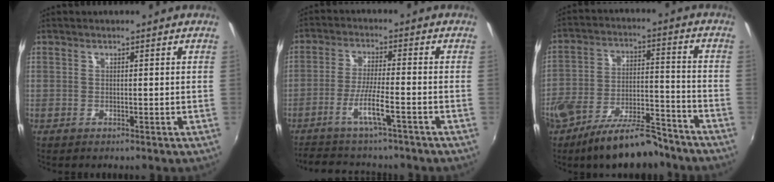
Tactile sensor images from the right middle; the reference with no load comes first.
{"total": 9.2, "force": [-7.3, 0.8, 5.5], "torque": [-0.119, -0.012, -0.125]}
{"total": 14.6, "force": [-10.7, 5.2, 8.4], "torque": [-0.158, -0.005, -0.170]}